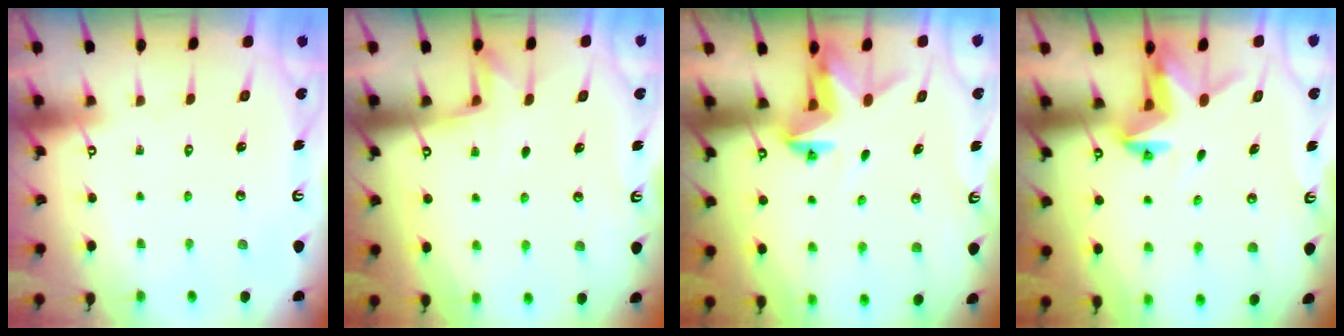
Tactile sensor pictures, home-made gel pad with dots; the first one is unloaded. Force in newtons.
{"total": 4.9, "press": 4.5, "slide": 1.9}
{"total": 3.2, "press": 3.2, "slide": 0.0}
{"total": 3.0, "press": 3.0, "slide": 0.0}